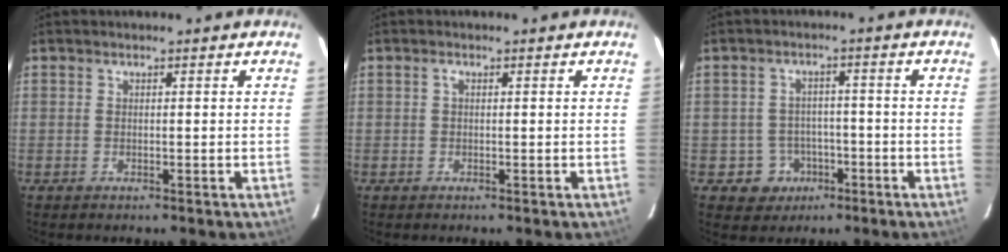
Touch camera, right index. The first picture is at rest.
{"total": 0.6, "force": [0.1, 0.3, 0.5], "torque": [-0.009, 0.004, -0.001]}
{"total": 5.9, "force": [-2.7, 5.2, 0.5], "torque": [-0.024, 0.022, -0.028]}